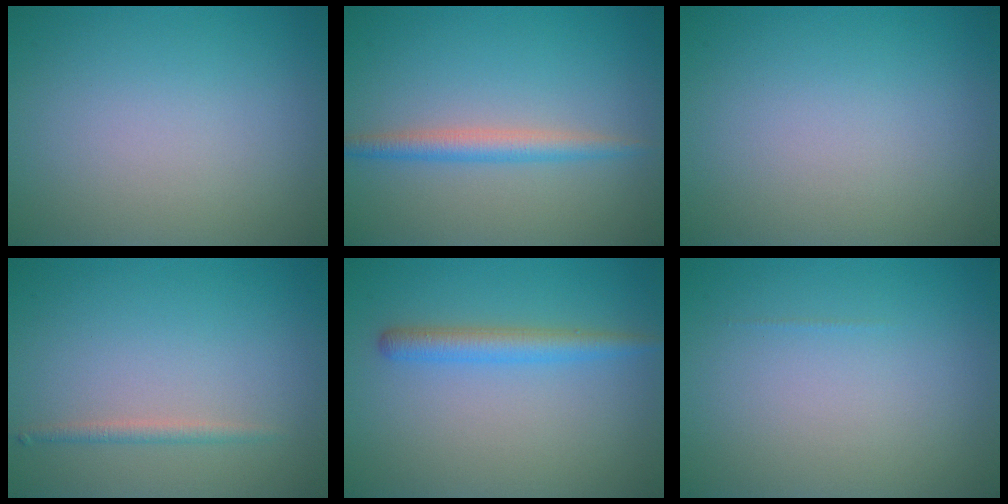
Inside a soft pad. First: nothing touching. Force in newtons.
{"total": 2.3, "press": 2.3, "slide": 0.1}
{"total": 0.0}
{"total": 1.1, "press": 1.1, "slide": 0.0}
{"total": 2.6, "press": 2.6, "slide": 0.1}
{"total": 0.0}